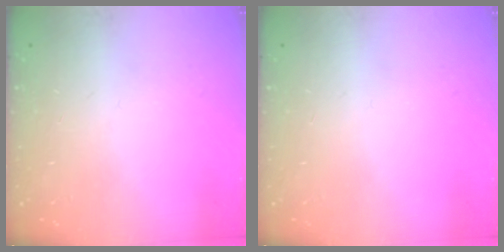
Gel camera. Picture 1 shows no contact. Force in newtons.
{"total": 0.0}